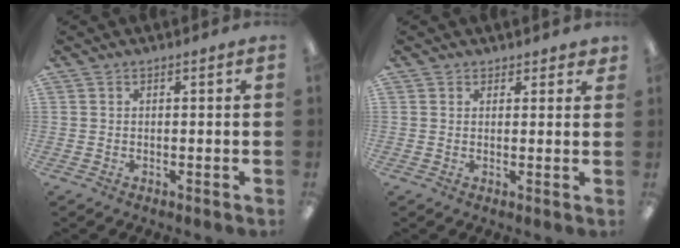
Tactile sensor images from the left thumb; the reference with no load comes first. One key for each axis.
{"total": 1.9, "fx": 1.5, "fy": 1.1, "fz": 0.1, "tx": 0.005, "ty": -0.002, "tz": 0.028}